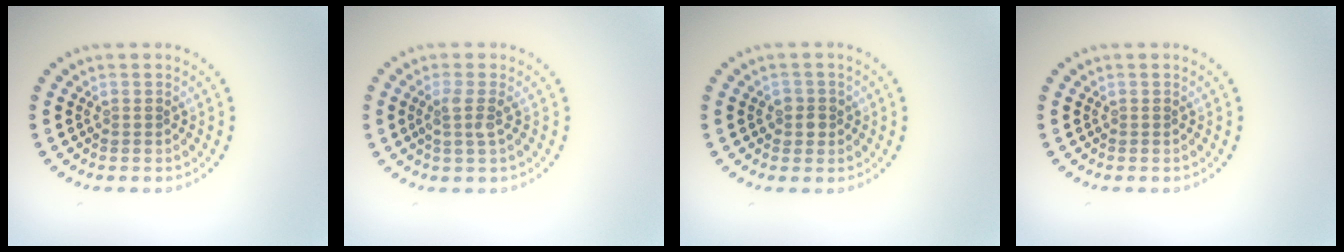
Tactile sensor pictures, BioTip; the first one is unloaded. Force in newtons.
{"total": 1.7, "press": 1.2, "slide": 1.2}
{"total": 1.4, "press": 1.3, "slide": 0.5}
{"total": 0.0}